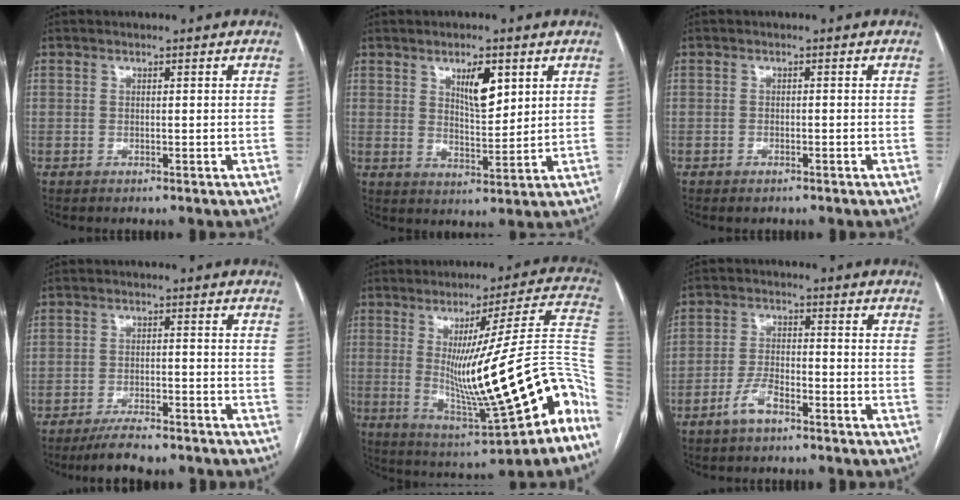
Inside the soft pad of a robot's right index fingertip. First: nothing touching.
{"total": 6.3, "force": [3.1, 2.1, 5.1], "torque": [-0.089, -0.004, 0.056]}
{"total": 0.6, "force": [-0.4, 0.3, 0.3], "torque": [-0.003, 0.000, -0.003]}
{"total": 6.9, "force": [-5.8, 1.1, 3.4], "torque": [-0.054, -0.012, -0.095]}
{"total": 22.1, "force": [-5.6, 1.9, 21.2], "torque": [-0.261, 0.003, -0.069]}
{"total": 4.4, "force": [-2.9, 1.4, 3.0], "torque": [-0.061, 0.003, -0.056]}